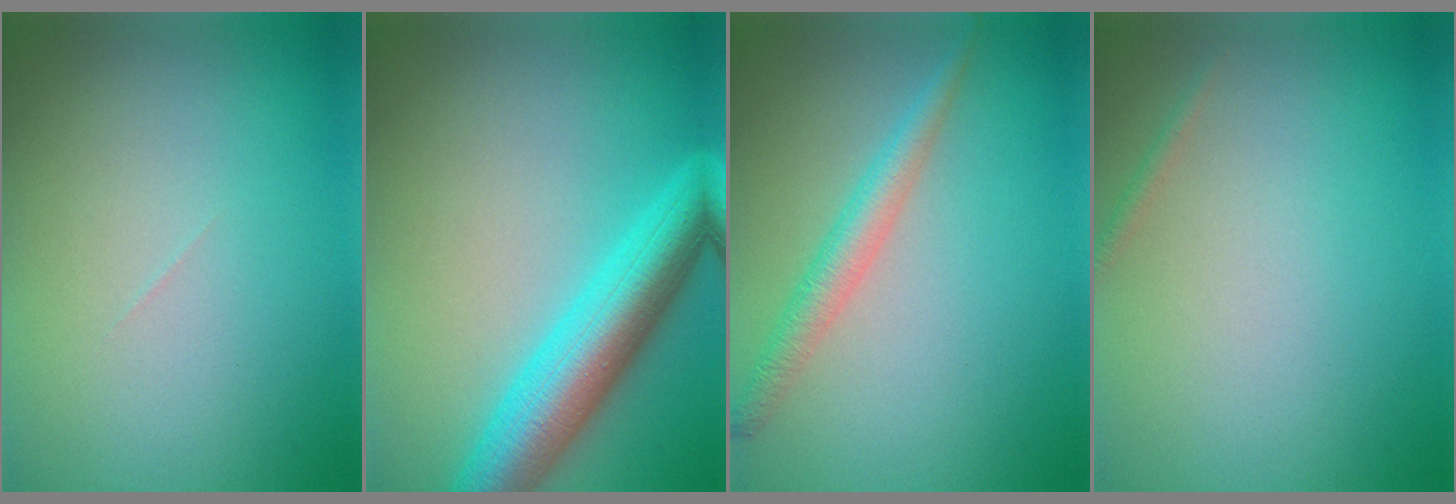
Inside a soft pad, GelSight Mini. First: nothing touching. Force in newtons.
{"total": 7.1, "press": 7.1, "slide": 0.3}
{"total": 2.7, "press": 2.7, "slide": 0.2}
{"total": 0.6, "press": 0.6, "slide": 0.0}